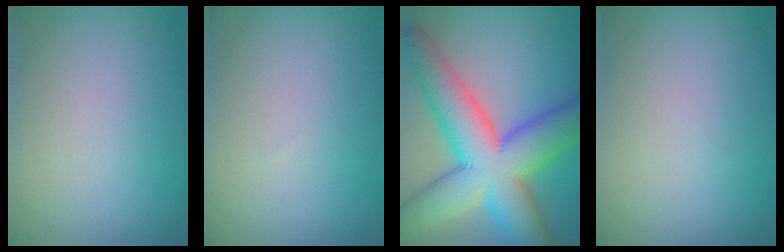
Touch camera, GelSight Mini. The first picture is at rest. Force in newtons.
{"total": 0.0}
{"total": 13.3, "press": 13.2, "slide": 0.6}
{"total": 0.0}